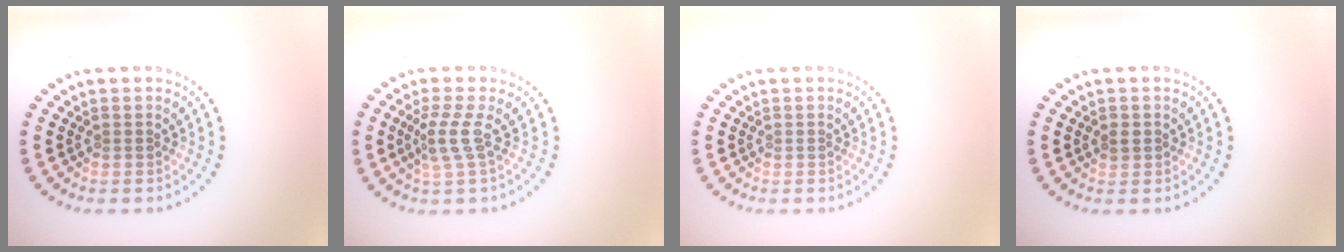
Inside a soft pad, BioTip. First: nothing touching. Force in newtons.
{"total": 2.3, "press": 1.5, "slide": 1.7}
{"total": 0.0}
{"total": 1.0, "press": 1.0, "slide": 0.1}